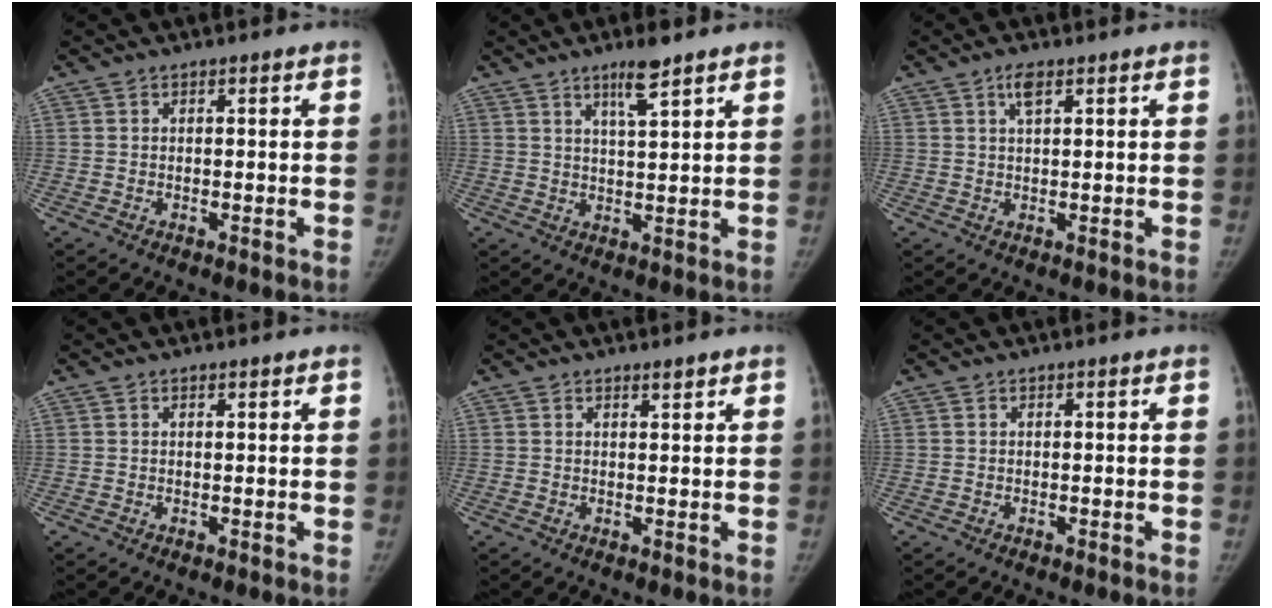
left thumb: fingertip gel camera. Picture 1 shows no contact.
{"total": 5.4, "force": [3.6, 0.6, 3.9], "torque": [-0.066, -0.023, 0.065]}
{"total": 2.6, "force": [1.4, 0.9, 2.0], "torque": [-0.037, 0.000, 0.027]}
{"total": 0.0}
{"total": 1.1, "force": [0.9, 0.2, 0.5], "torque": [-0.006, -0.007, 0.015]}
{"total": 0.0}